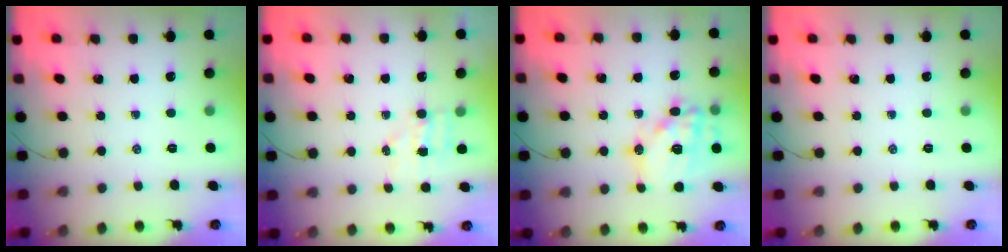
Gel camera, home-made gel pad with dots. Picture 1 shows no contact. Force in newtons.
{"total": 3.8, "press": 3.7, "slide": 0.8}
{"total": 17.1, "press": 16.7, "slide": 3.3}
{"total": 0.0}